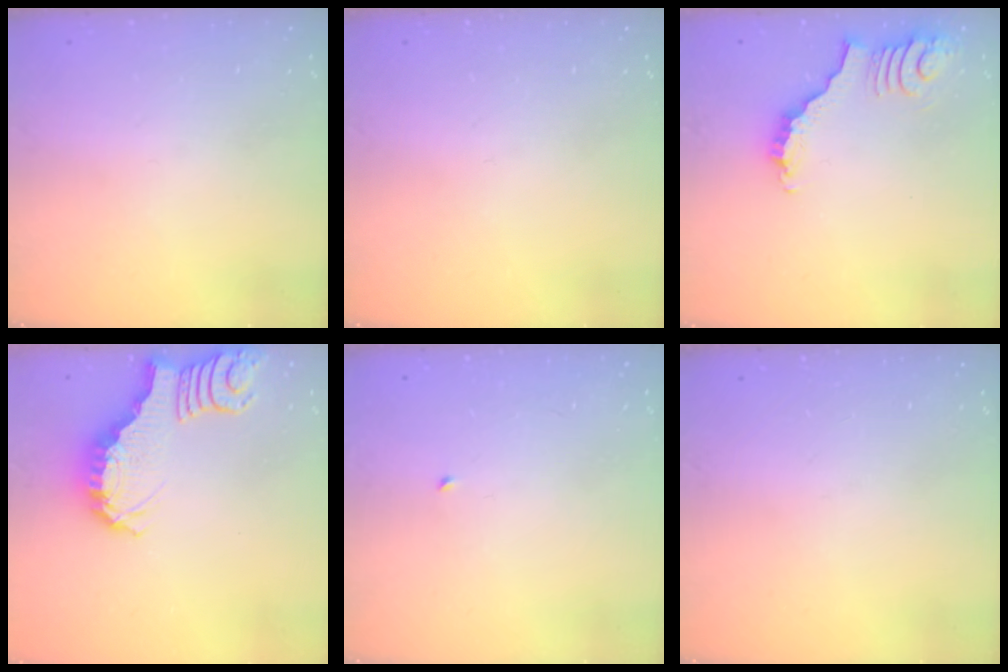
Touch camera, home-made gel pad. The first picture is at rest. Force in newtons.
{"total": 0.0}
{"total": 3.8, "press": 3.7, "slide": 0.6}
{"total": 2.9, "press": 2.8, "slide": 0.5}
{"total": 2.7, "press": 2.7, "slide": 0.2}
{"total": 0.0}